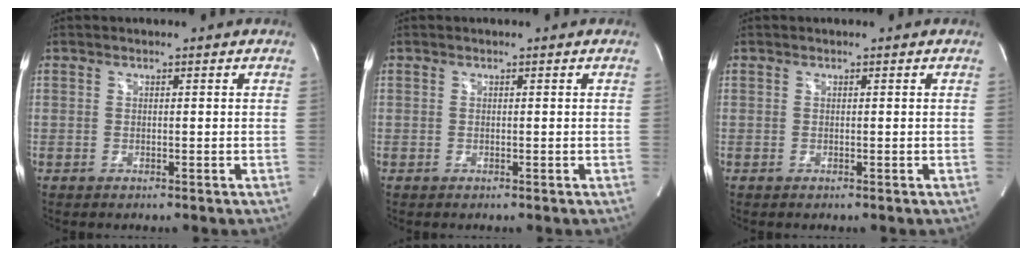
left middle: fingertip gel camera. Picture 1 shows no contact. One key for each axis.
{"total": 0.0}
{"total": 0.0}